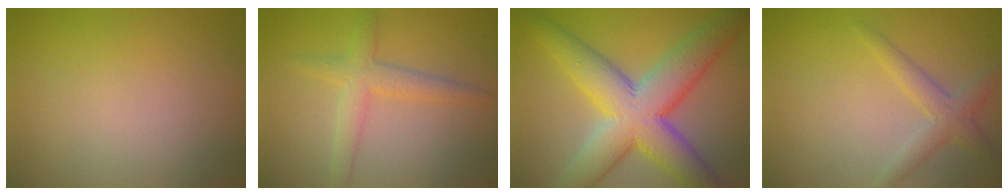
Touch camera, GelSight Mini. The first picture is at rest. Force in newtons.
{"total": 2.9, "press": 2.9, "slide": 0.1}
{"total": 10.5, "press": 10.5, "slide": 0.4}
{"total": 2.6, "press": 2.6, "slide": 0.0}